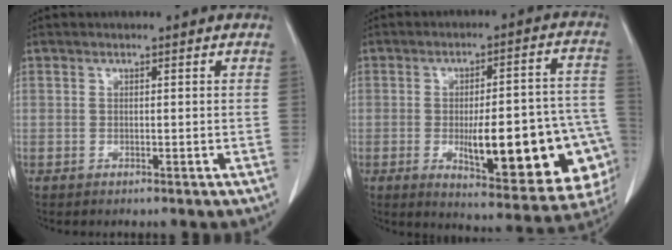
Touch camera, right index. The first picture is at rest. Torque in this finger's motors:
{"motor_torque": [1.79, -0.35, 0.61, 0.14]}